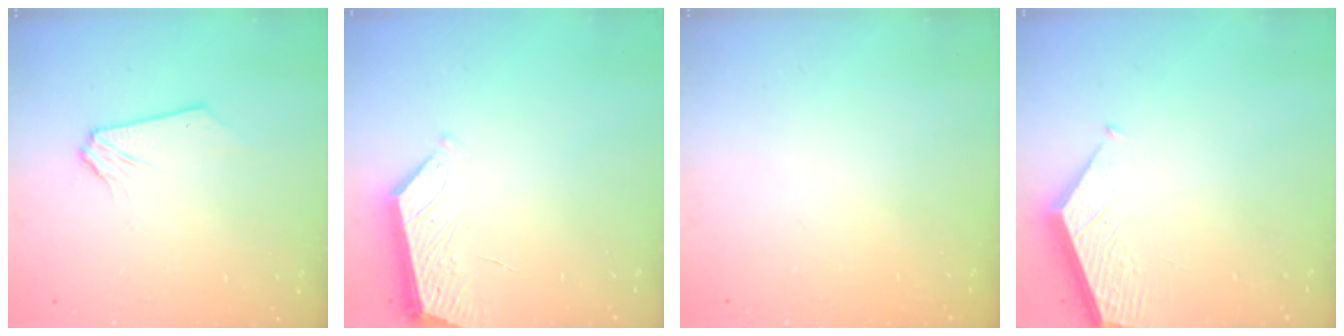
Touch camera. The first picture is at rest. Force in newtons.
{"total": 3.8, "press": 3.8, "slide": 0.5}
{"total": 0.7, "press": 0.7, "slide": 0.1}
{"total": 3.5, "press": 3.5, "slide": 0.4}